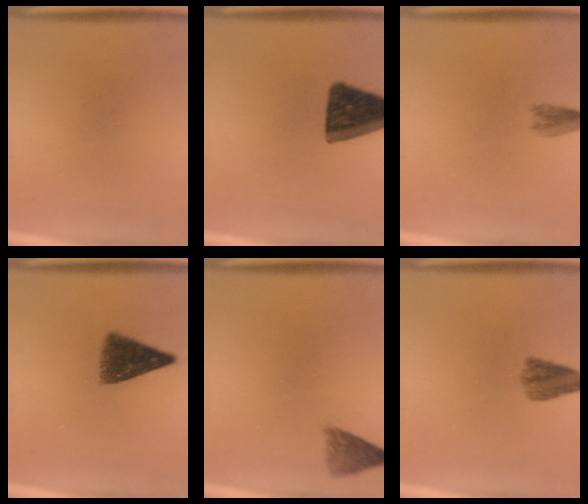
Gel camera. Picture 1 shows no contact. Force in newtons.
{"total": 14.1}
{"total": 2.3}
{"total": 8.0}
{"total": 2.8}
{"total": 4.5}